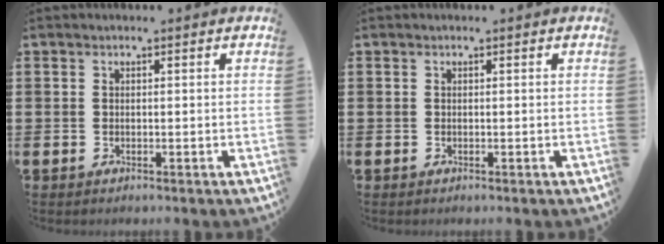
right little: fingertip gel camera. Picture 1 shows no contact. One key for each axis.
{"total": 0.0}